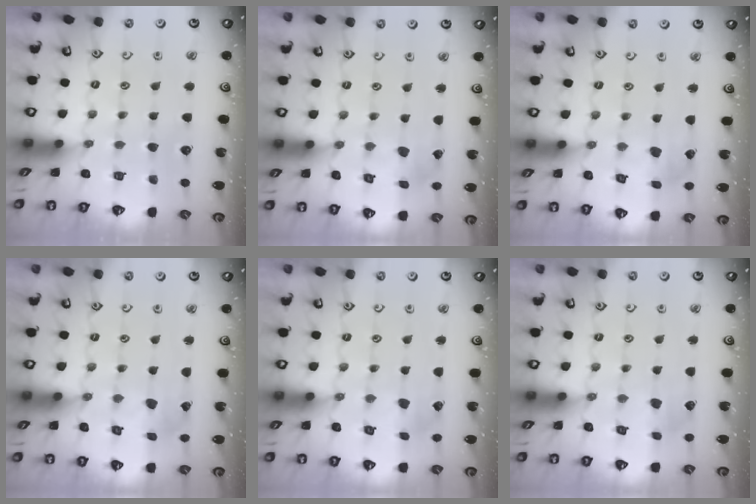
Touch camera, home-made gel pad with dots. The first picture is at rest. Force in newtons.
{"total": 1.7, "press": 1.6, "slide": 0.4}
{"total": 2.4, "press": 2.3, "slide": 0.5}
{"total": 1.6, "press": 1.6, "slide": 0.0}
{"total": 1.8, "press": 1.8, "slide": 0.2}
{"total": 2.8, "press": 2.7, "slide": 0.4}